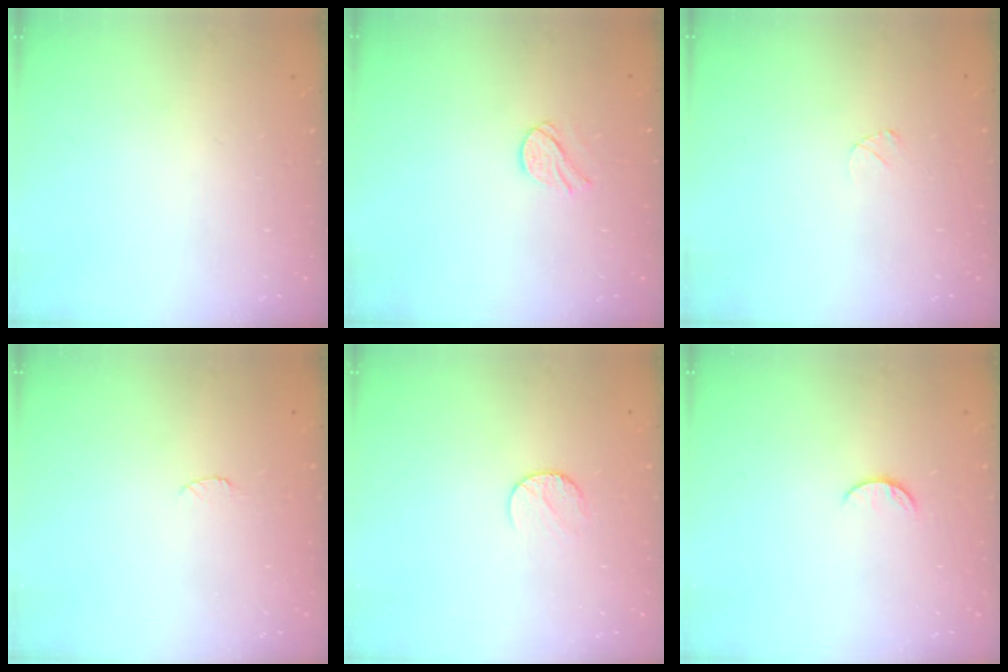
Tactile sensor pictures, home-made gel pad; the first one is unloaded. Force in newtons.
{"total": 7.4, "press": 7.4, "slide": 0.5}
{"total": 2.6, "press": 2.6, "slide": 0.3}
{"total": 4.8, "press": 4.7, "slide": 0.6}
{"total": 5.9, "press": 5.8, "slide": 0.6}
{"total": 5.1, "press": 5.1, "slide": 0.5}